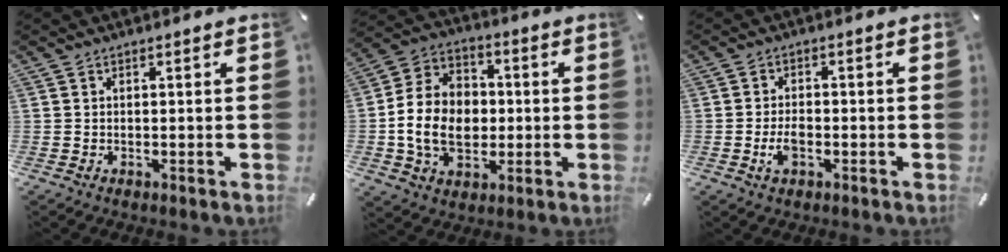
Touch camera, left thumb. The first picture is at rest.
{"total": 13.9, "force": [-1.9, 11.0, 8.2], "torque": [-0.188, 0.019, -0.033]}
{"total": 4.3, "force": [-1.4, 2.5, 3.2], "torque": [-0.067, 0.005, -0.027]}